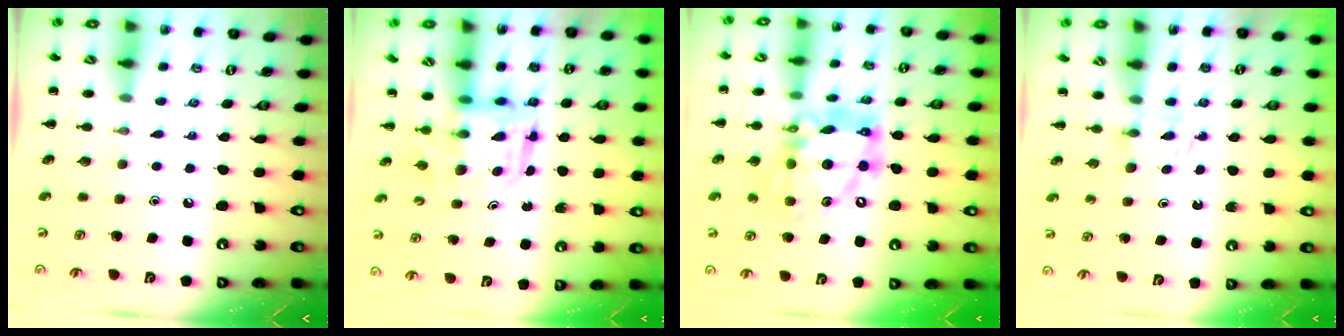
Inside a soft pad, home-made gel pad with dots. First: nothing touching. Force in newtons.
{"total": 3.0, "press": 3.0, "slide": 0.3}
{"total": 16.2, "press": 15.6, "slide": 4.3}
{"total": 2.4, "press": 2.1, "slide": 1.1}